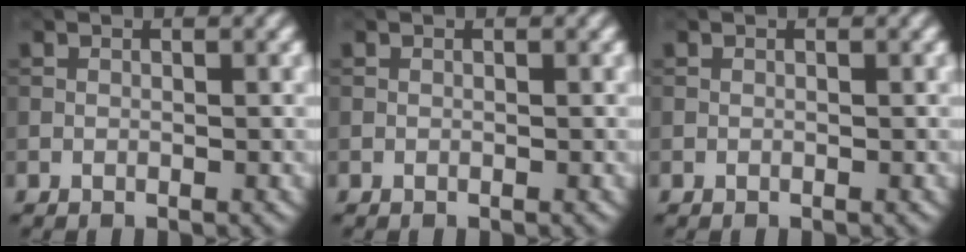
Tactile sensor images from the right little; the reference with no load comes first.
{"total": 0.0}
{"total": 0.0}